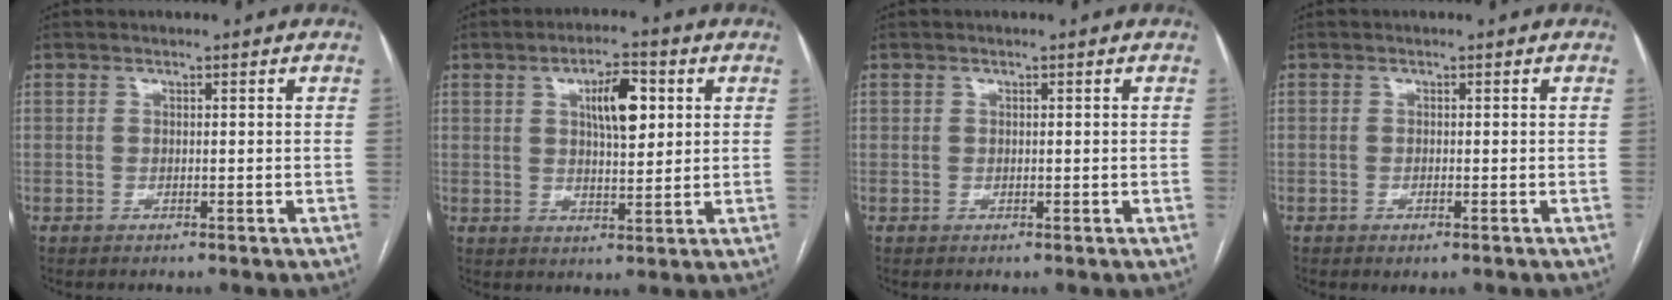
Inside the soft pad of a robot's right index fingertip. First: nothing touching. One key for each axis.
{"total": 7.3, "fx": 2.3, "fy": 2.3, "fz": 6.5, "tx": -0.108, "ty": 0.010, "tz": 0.041}
{"total": 0.0}
{"total": 1.1, "fx": -0.6, "fy": 0.3, "fz": 0.9, "tx": -0.014, "ty": -0.003, "tz": -0.006}